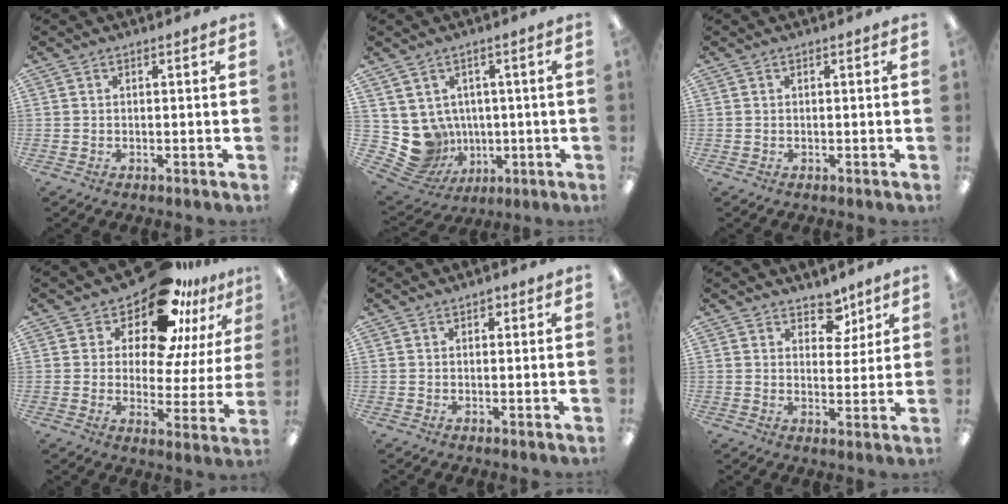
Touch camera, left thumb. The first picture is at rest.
{"total": 9.6, "force": [-0.1, 9.2, 2.8], "torque": [-0.096, -0.017, 0.012]}
{"total": 0.0}
{"total": 16.0, "force": [13.0, 5.9, 7.2], "torque": [-0.127, -0.105, 0.221]}
{"total": 1.7, "force": [1.0, 1.1, 0.9], "torque": [-0.003, -0.004, 0.014]}
{"total": 7.0, "force": [4.9, 4.2, 2.6], "torque": [-0.021, -0.025, 0.084]}